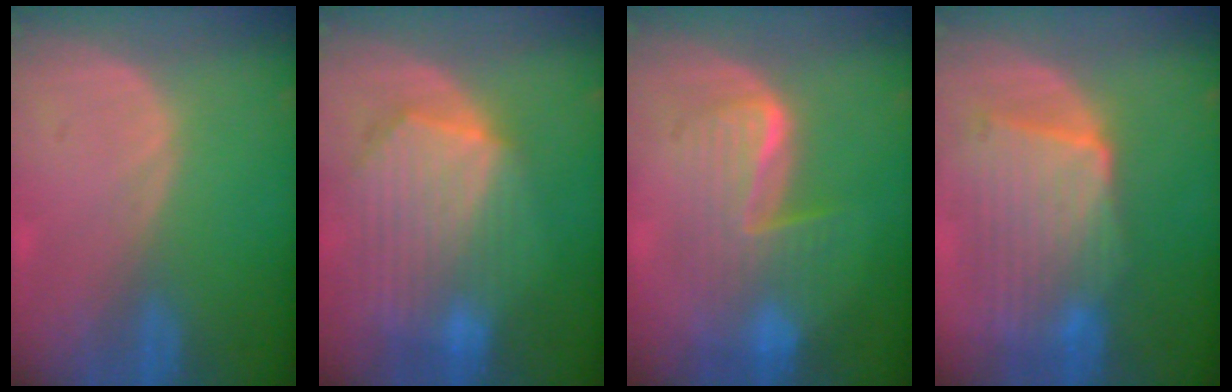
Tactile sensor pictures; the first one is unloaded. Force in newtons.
{"total": 10.3, "press": 8.9, "slide": 5.1}
{"total": 7.2, "press": 7.2, "slide": 0.2}
{"total": 10.1, "press": 9.0, "slide": 4.5}